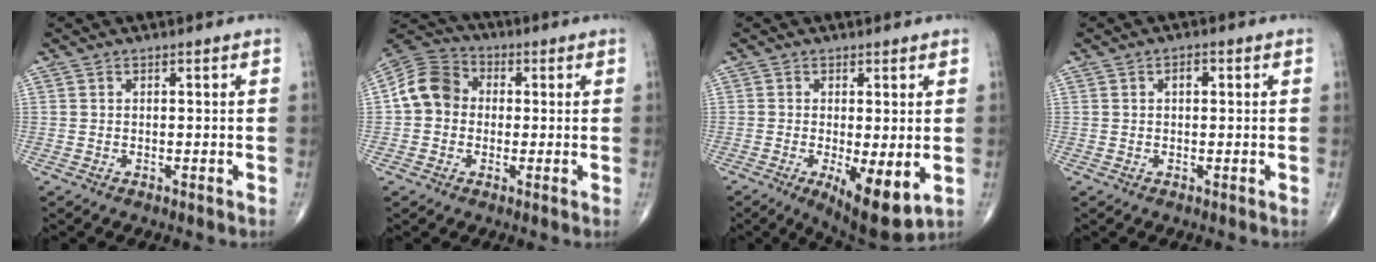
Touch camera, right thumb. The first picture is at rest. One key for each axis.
{"total": 9.4, "fx": 0.1, "fy": 8.0, "fz": 4.9, "tx": -0.078, "ty": 0.028, "tz": -0.013}
{"total": 9.5, "fx": -2.3, "fy": 3.1, "fz": 8.7, "tx": -0.133, "ty": -0.025, "tz": -0.028}
{"total": 1.7, "fx": 0.4, "fy": 1.0, "fz": 1.3, "tx": -0.016, "ty": 0.004, "tz": 0.005}